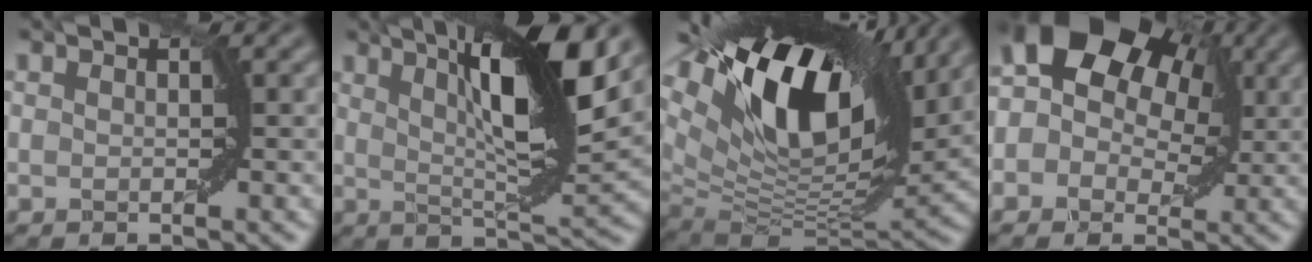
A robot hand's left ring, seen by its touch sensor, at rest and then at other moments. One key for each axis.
{"total": 10.2, "fx": 4.2, "fy": 1.7, "fz": 9.1, "tx": -0.131, "ty": -0.003, "tz": 0.072}
{"total": 16.2, "fx": 8.4, "fy": 7.4, "fz": 11.7, "tx": -0.226, "ty": 0.039, "tz": 0.143}
{"total": 12.6, "fx": 4.6, "fy": 9.0, "fz": 7.5, "tx": -0.107, "ty": 0.060, "tz": 0.043}